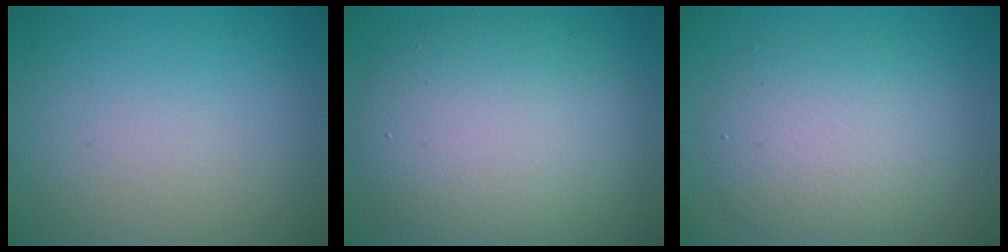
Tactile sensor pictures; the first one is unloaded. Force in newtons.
{"total": 9.4, "press": 9.4, "slide": 0.9}
{"total": 4.8, "press": 4.8, "slide": 0.2}